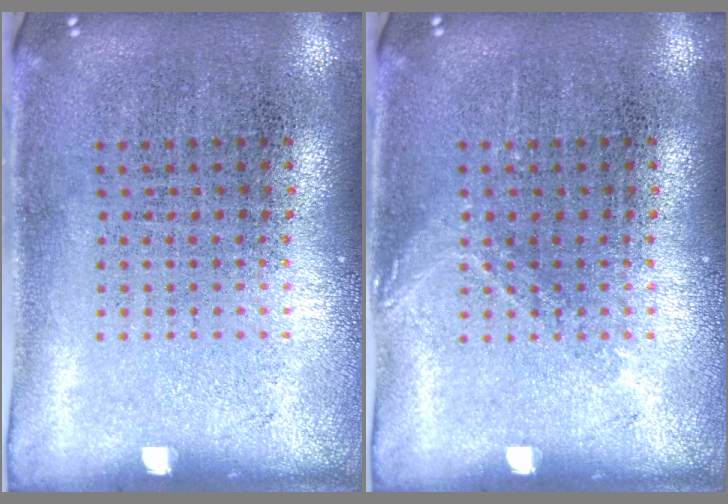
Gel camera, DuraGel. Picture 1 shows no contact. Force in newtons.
{"total": 0.9, "press": 0.8, "slide": 0.3}